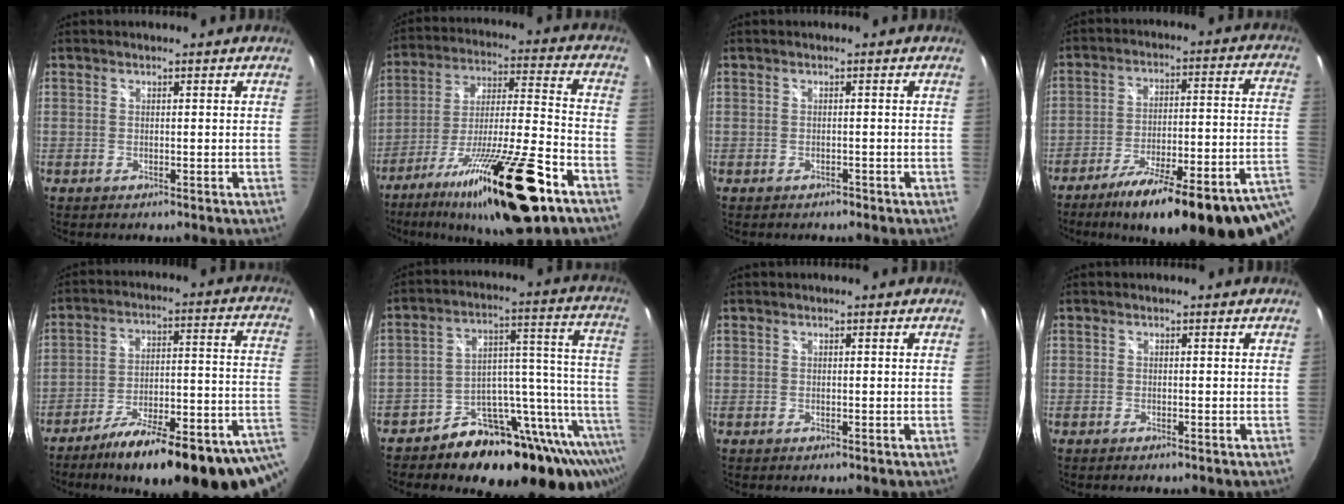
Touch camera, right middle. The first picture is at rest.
{"total": 24.5, "force": [-15.4, 3.5, 18.7], "torque": [-0.331, -0.036, -0.254]}
{"total": 0.9, "force": [-0.8, 0.4, 0.2], "torque": [-0.006, -0.001, -0.011]}
{"total": 22.8, "force": [-11.5, 2.6, 19.5], "torque": [-0.245, -0.030, -0.149]}
{"total": 22.6, "force": [-11.0, 4.8, 19.1], "torque": [-0.248, -0.027, -0.150]}
{"total": 23.3, "force": [-14.8, 10.7, 14.5], "torque": [-0.161, 0.020, -0.219]}
{"total": 0.0}
{"total": 0.6, "force": [-0.5, 0.0, 0.3], "torque": [-0.004, -0.001, -0.010]}